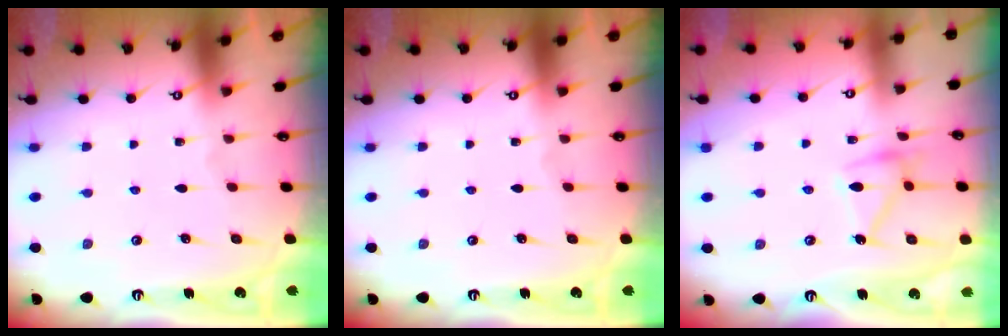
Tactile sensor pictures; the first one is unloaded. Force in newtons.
{"total": 0.0}
{"total": 12.7, "press": 12.7, "slide": 0.3}